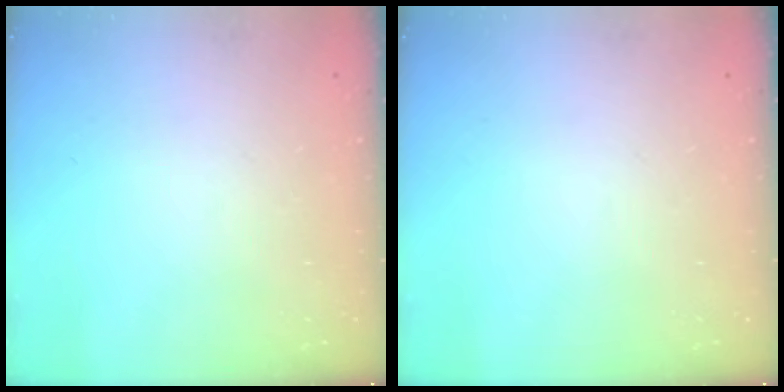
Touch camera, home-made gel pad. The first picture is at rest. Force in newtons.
{"total": 0.0}